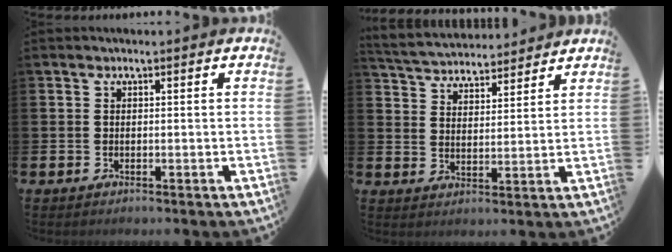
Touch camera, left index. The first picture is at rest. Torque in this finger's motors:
{"motor_torque": [-0.73, -1.41, -0.14, 0.11]}